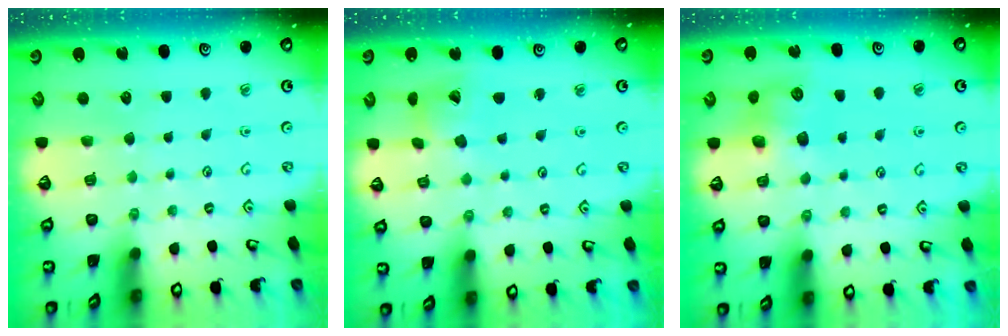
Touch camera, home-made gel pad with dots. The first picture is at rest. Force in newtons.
{"total": 9.5, "press": 9.4, "slide": 1.3}
{"total": 7.8, "press": 7.8, "slide": 0.1}